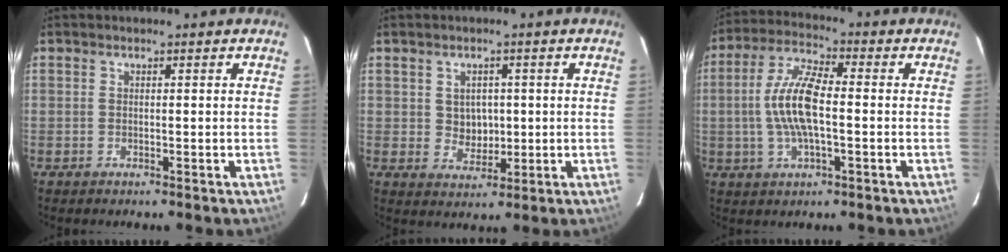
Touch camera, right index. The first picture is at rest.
{"total": 4.2, "force": [0.5, 3.9, 1.5], "torque": [-0.024, 0.005, 0.014]}
{"total": 10.5, "force": [-0.9, 3.5, 9.9], "torque": [-0.204, 0.009, -0.020]}